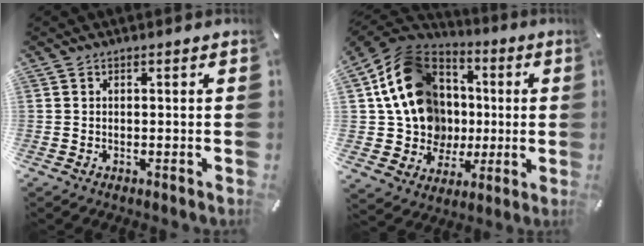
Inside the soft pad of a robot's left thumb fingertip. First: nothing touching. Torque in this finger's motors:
{"motor_torque": [2.51, 2.51, 2.06, -0.71, 0.69]}